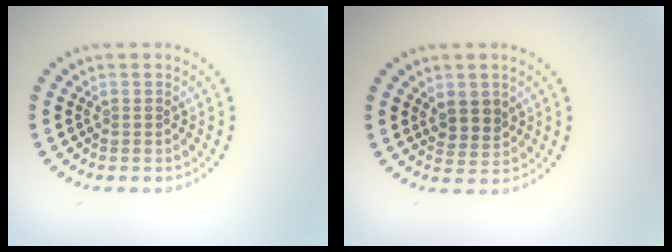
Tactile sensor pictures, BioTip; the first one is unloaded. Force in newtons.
{"total": 2.2, "press": 1.9, "slide": 1.0}